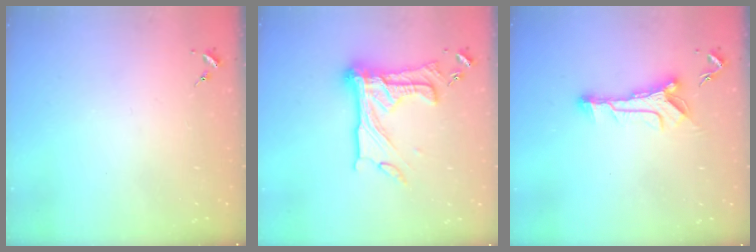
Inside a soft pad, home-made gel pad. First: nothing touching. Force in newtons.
{"total": 23.4, "press": 23.2, "slide": 2.4}
{"total": 10.1, "press": 10.1, "slide": 0.5}